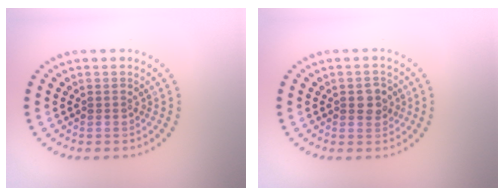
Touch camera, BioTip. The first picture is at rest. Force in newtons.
{"total": 2.0, "press": 2.0, "slide": 0.3}